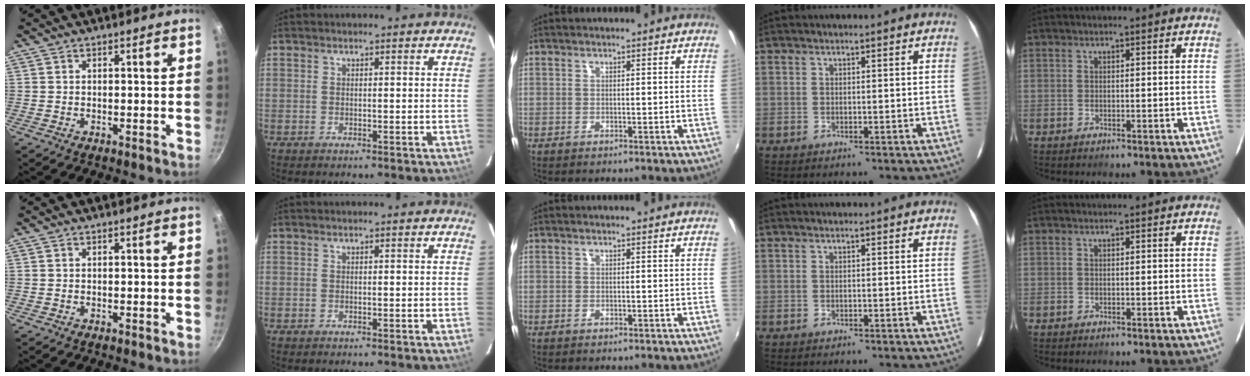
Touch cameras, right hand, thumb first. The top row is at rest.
{}